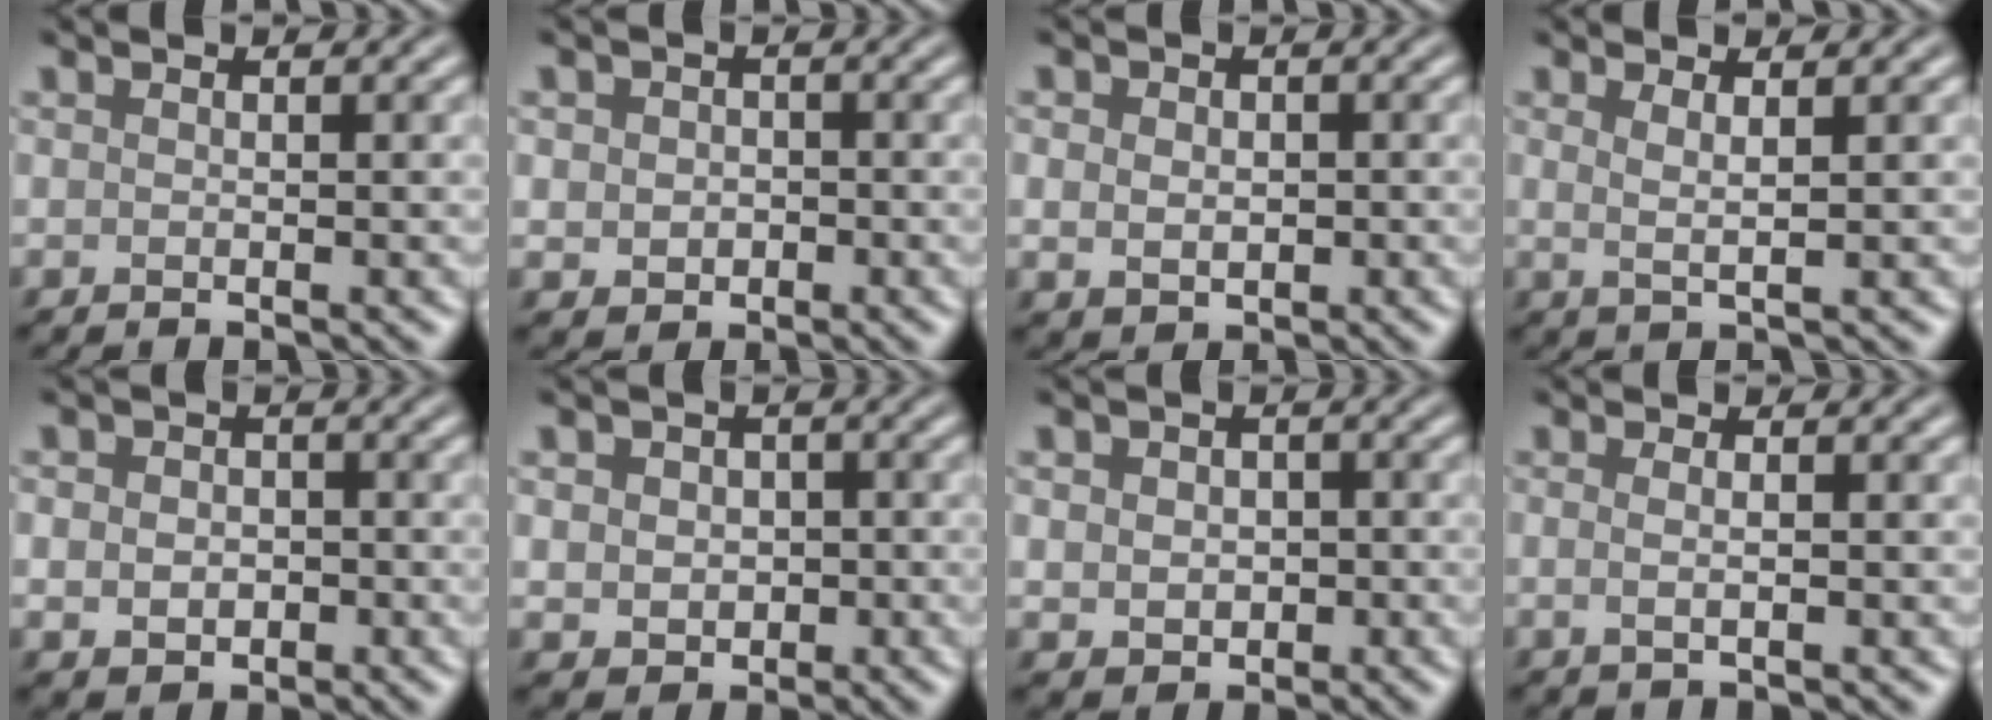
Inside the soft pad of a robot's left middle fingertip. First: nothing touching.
{"total": 2.5, "force": [-0.1, 2.2, 1.1], "torque": [-0.013, -0.005, -0.007]}
{"total": 2.9, "force": [0.3, 2.4, 1.6], "torque": [-0.019, 0.006, -0.004]}
{"total": 1.8, "force": [0.8, 0.5, 1.5], "torque": [-0.023, -0.003, 0.011]}
{"total": 3.6, "force": [-0.3, 3.0, 2.0], "torque": [-0.020, -0.005, -0.011]}
{"total": 3.7, "force": [0.0, 3.2, 2.0], "torque": [-0.030, 0.003, -0.007]}
{"total": 3.2, "force": [-0.1, 2.7, 1.8], "torque": [-0.027, -0.003, -0.004]}
{"total": 1.3, "force": [0.1, 0.5, 1.2], "torque": [-0.014, -0.010, -0.002]}